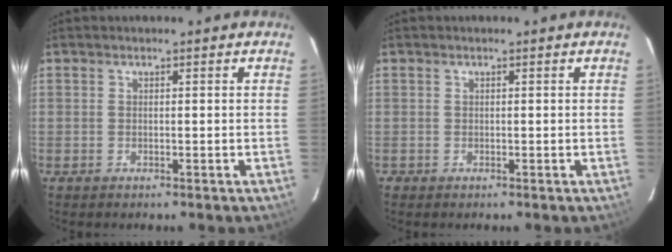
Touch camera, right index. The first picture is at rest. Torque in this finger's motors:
{"motor_torque": [-0.24, 0.28, -0.35, -0.14]}